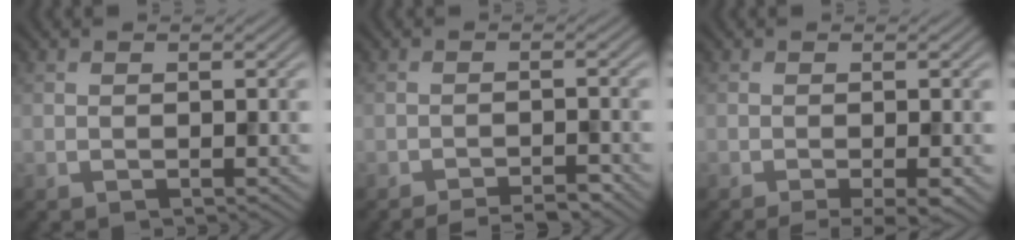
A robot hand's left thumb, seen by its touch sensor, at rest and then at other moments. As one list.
[{"total": 3.4, "force": [-3.0, 0.2, 1.6], "torque": [-0.024, 0.006, -0.048]}, {"total": 2.9, "force": [-1.6, 0.4, 2.4], "torque": [-0.035, 0.001, -0.026]}]